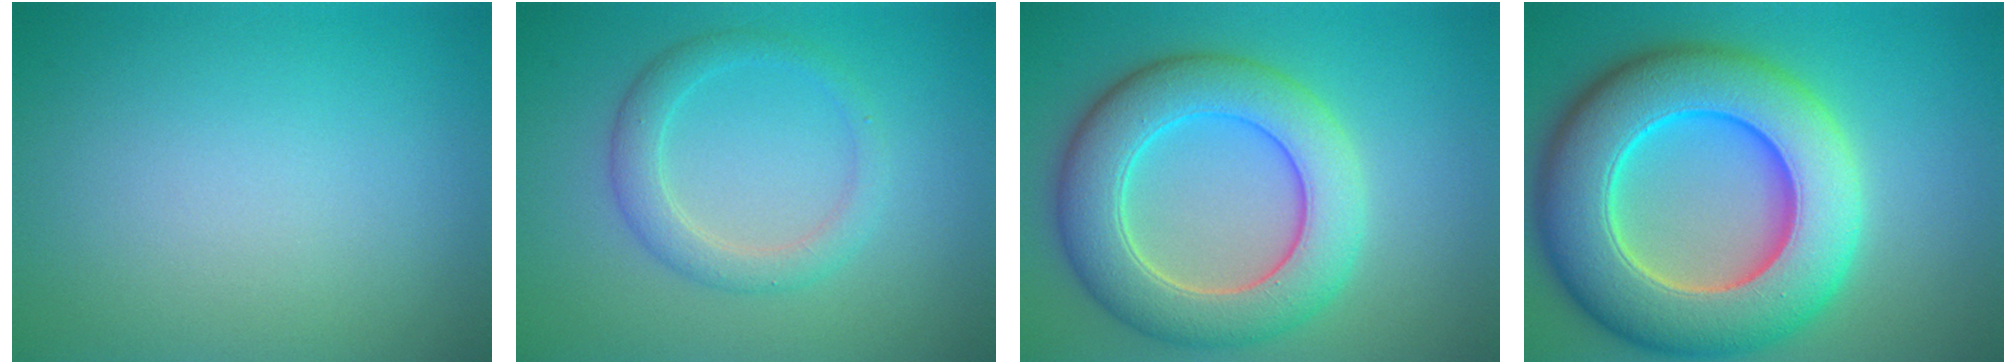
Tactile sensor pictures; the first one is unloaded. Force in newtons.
{"total": 2.7, "press": 2.7, "slide": 0.2}
{"total": 8.2, "press": 8.2, "slide": 0.4}
{"total": 13.3, "press": 13.1, "slide": 2.1}